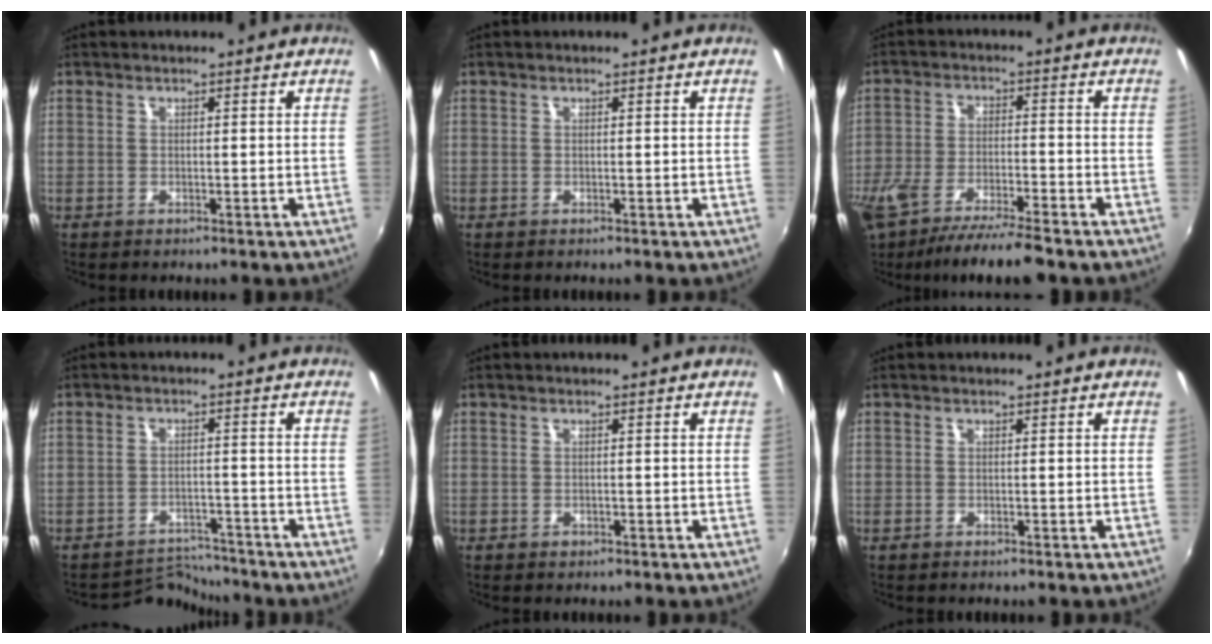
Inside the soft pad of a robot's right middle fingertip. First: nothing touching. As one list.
[{"total": 0.0}, {"total": 14.0, "force": [-10.9, 2.5, 8.3], "torque": [-0.177, -0.039, -0.186]}, {"total": 4.7, "force": [-4.5, 0.6, -1.2], "torque": [0.010, 0.012, -0.073]}, {"total": 0.6, "force": [-0.4, 0.5, 0.1], "torque": [-0.001, -0.003, -0.006]}, {"total": 0.0}]